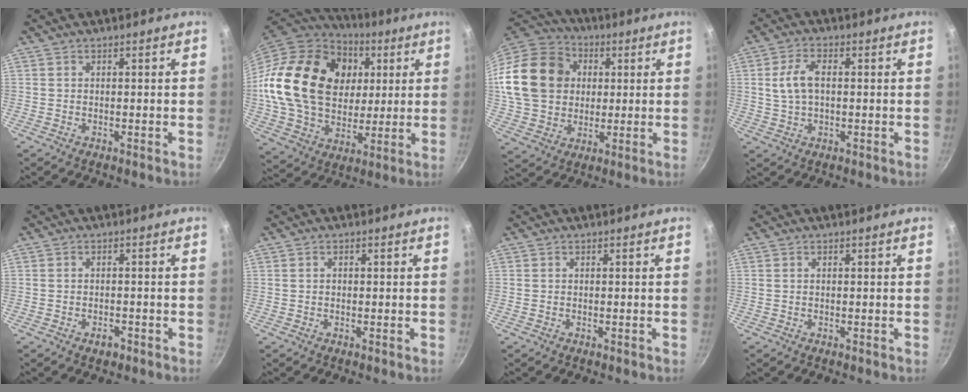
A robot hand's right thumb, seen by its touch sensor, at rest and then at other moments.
{"total": 26.7, "force": [6.3, 19.7, 16.9], "torque": [-0.279, 0.002, 0.117]}
{"total": 22.7, "force": [3.7, 18.7, 12.5], "torque": [-0.230, 0.031, 0.068]}
{"total": 6.2, "force": [0.6, 3.6, 5.1], "torque": [-0.098, 0.013, 0.011]}
{"total": 2.1, "force": [-1.3, 1.2, 1.1], "torque": [-0.013, 0.012, -0.017]}
{"total": 0.7, "force": [0.1, 0.6, 0.4], "torque": [-0.004, 0.004, 0.001]}
{"total": 0.0}
{"total": 0.0}